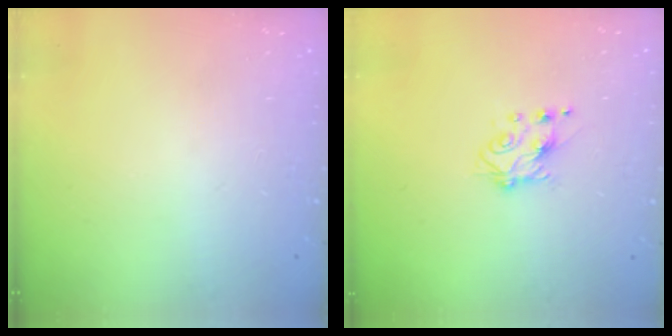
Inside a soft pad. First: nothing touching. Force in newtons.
{"total": 5.6, "press": 5.6, "slide": 0.8}